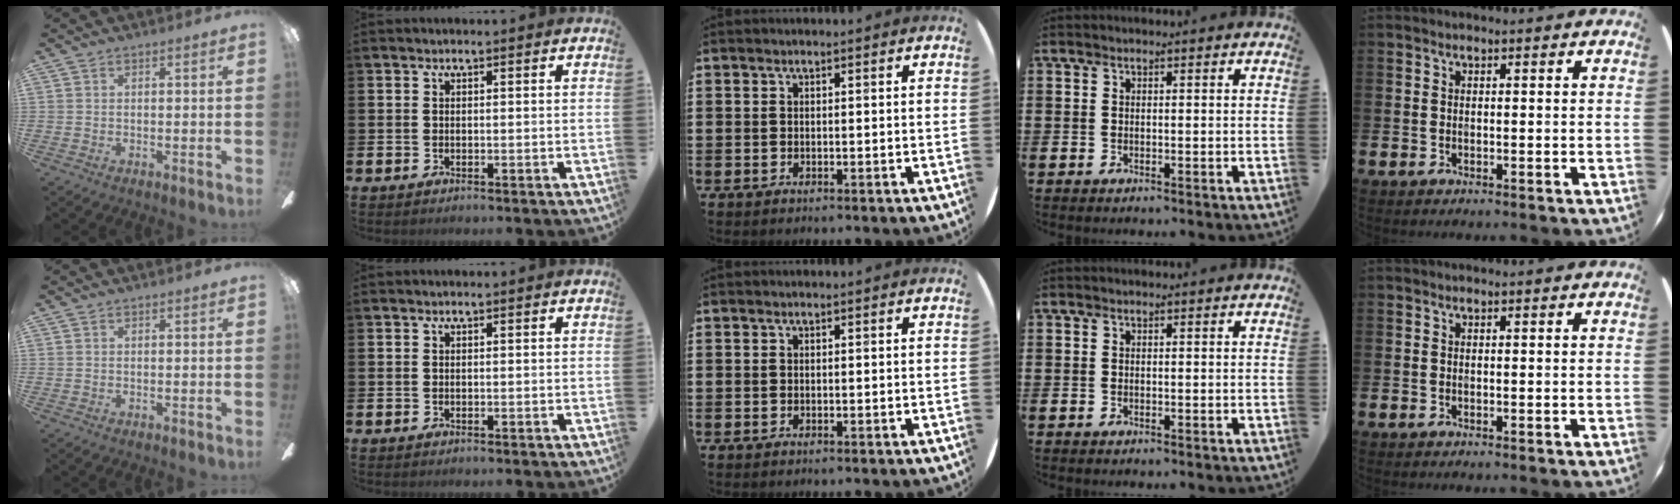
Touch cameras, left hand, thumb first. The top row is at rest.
{}